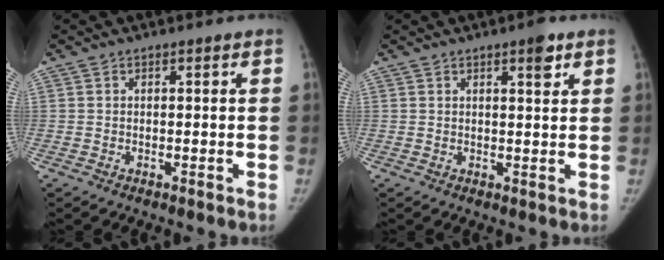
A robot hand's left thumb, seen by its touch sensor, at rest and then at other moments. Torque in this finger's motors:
{"motor_torque": [0.71, 0.02, 0.19, -0.49, 0.14]}